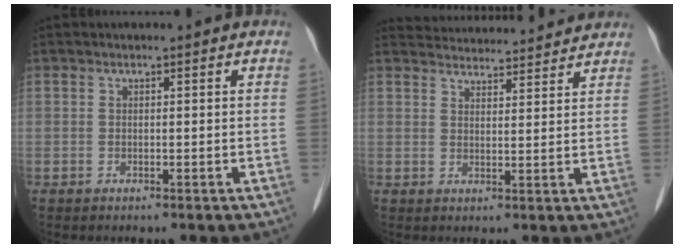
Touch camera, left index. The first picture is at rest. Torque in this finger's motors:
{"motor_torque": [-0.38, -0.12, -1.05, -0.19]}